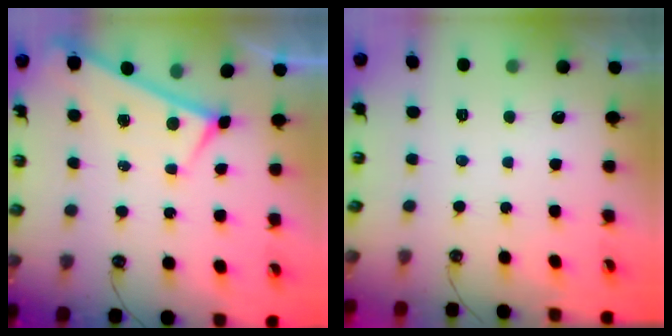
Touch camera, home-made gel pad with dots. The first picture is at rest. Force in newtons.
{"total": 0.0}